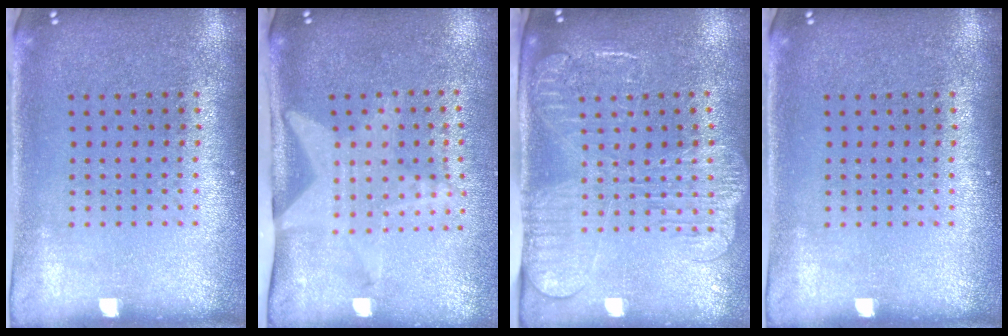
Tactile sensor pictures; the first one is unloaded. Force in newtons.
{"total": 1.9, "press": 1.6, "slide": 1.0}
{"total": 2.5, "press": 2.0, "slide": 1.4}
{"total": 0.0}